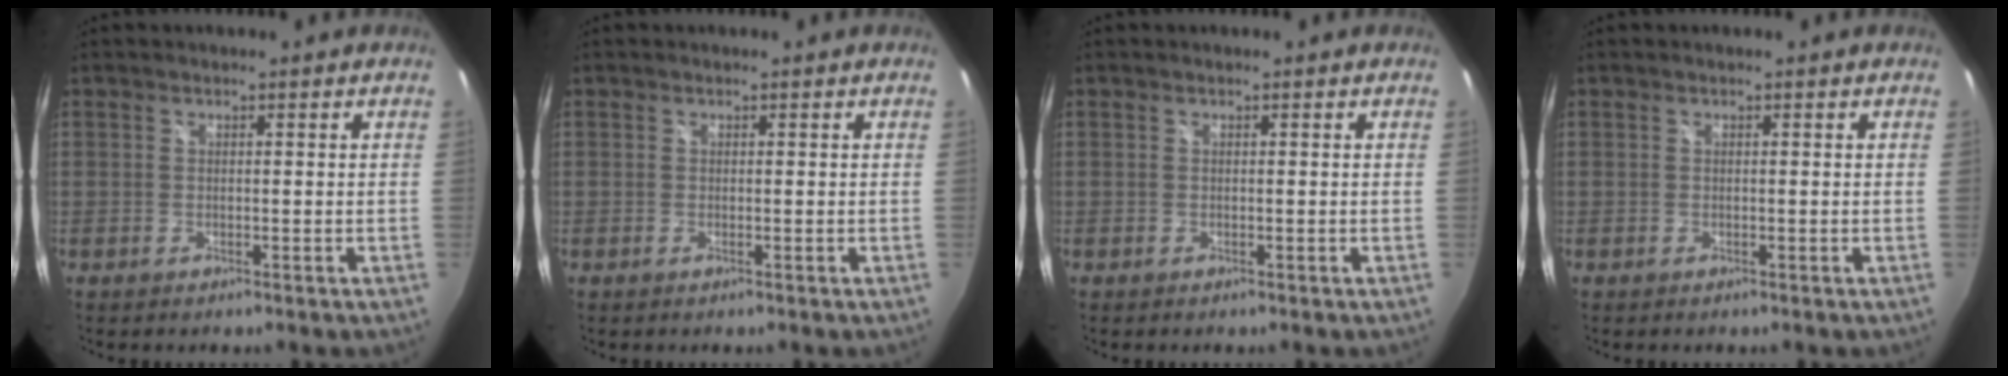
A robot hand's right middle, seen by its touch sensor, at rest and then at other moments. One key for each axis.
{"total": 0.0}
{"total": 0.0}
{"total": 0.0}